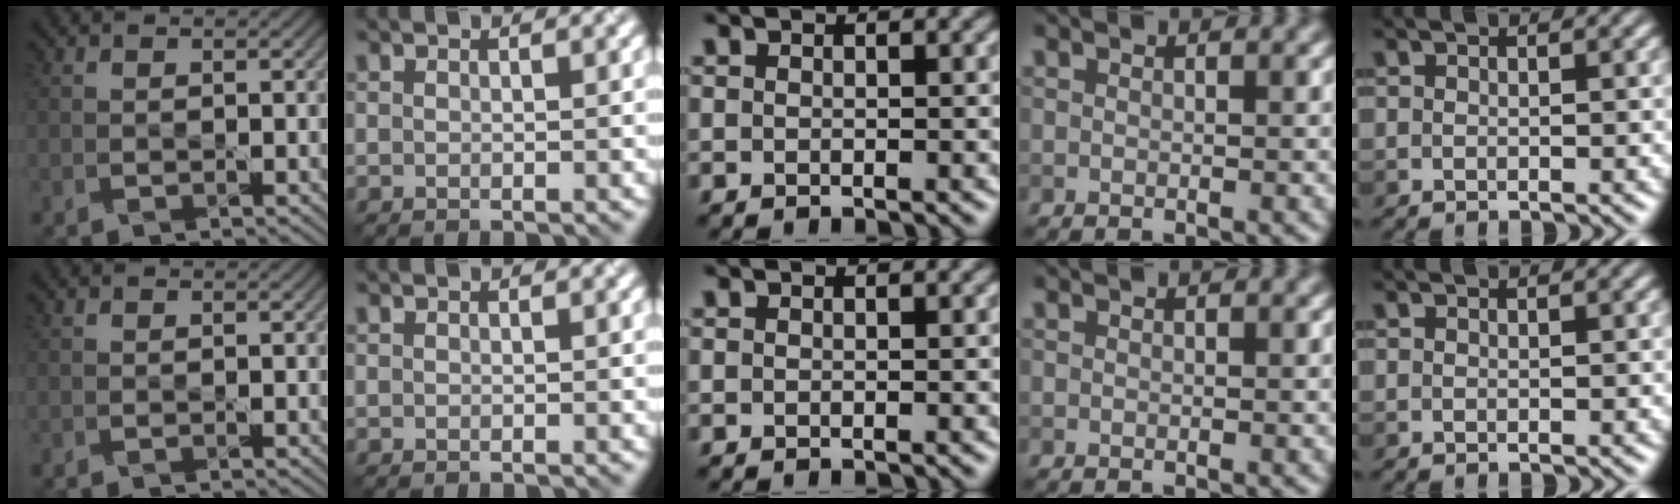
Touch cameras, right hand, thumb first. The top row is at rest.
{}